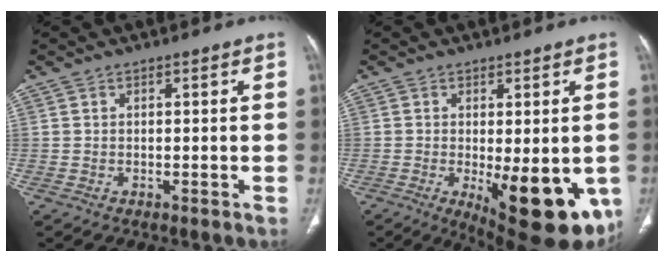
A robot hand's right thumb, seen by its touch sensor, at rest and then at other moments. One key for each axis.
{"total": 16.2, "fx": -4.2, "fy": 6.2, "fz": 14.4, "tx": -0.149, "ty": -0.020, "tz": -0.036}